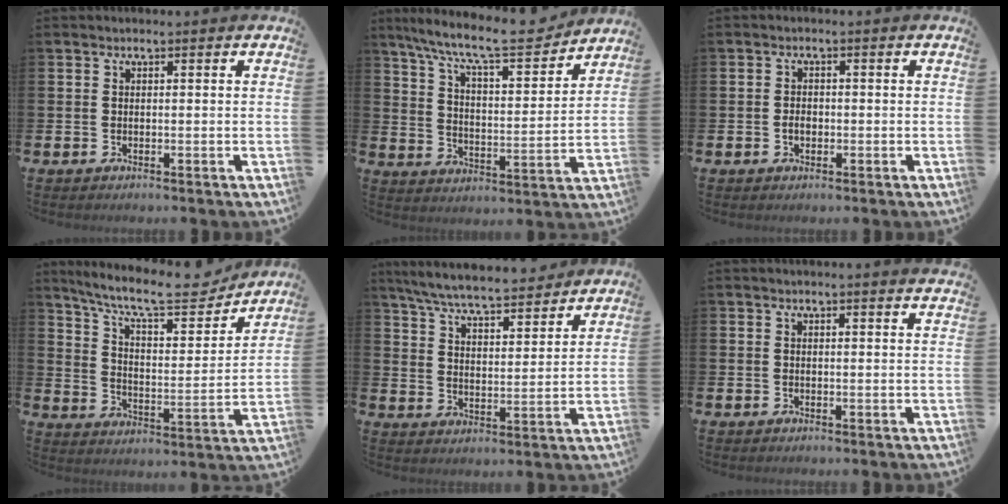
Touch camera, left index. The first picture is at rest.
{"total": 10.4, "force": [9.3, 1.6, 4.4], "torque": [-0.110, -0.061, 0.157]}
{"total": 1.7, "force": [-0.4, 1.2, 1.1], "torque": [-0.013, 0.004, -0.012]}
{"total": 10.6, "force": [9.3, 2.5, 4.4], "torque": [-0.105, -0.063, 0.156]}
{"total": 7.4, "force": [7.0, 0.7, 2.3], "torque": [-0.076, -0.046, 0.122]}
{"total": 1.1, "force": [1.0, -0.3, 0.2], "torque": [0.001, -0.006, 0.018]}